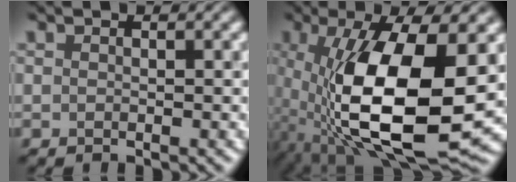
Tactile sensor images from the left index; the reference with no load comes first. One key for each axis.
{"total": 13.3, "fx": -0.9, "fy": 5.3, "fz": 12.2, "tx": -0.226, "ty": -0.022, "tz": -0.010}